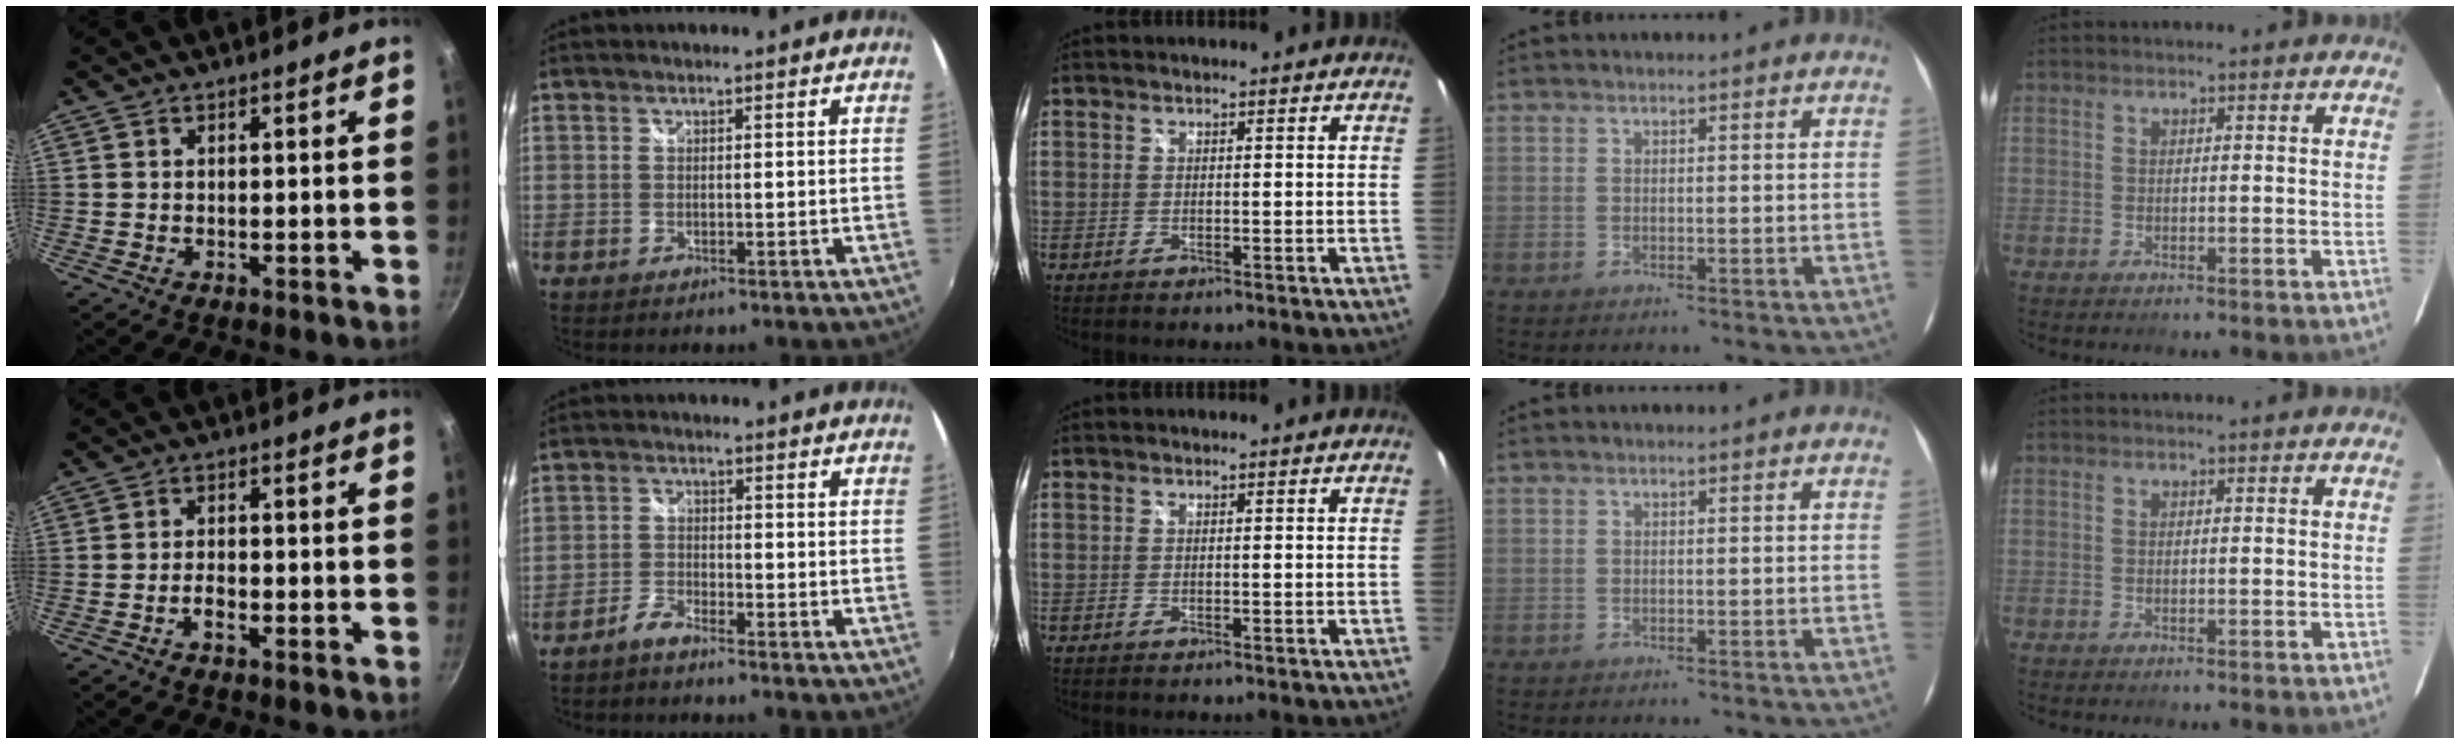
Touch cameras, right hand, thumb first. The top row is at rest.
{"thumb": {"total": 1.7, "force": [-1.1, 0.6, 1.2], "torque": [-0.022, 0.013, -0.022]}, "index": {"total": 2.7, "force": [-2.5, 0.6, 1.0], "torque": [-0.034, 0.003, -0.053]}}